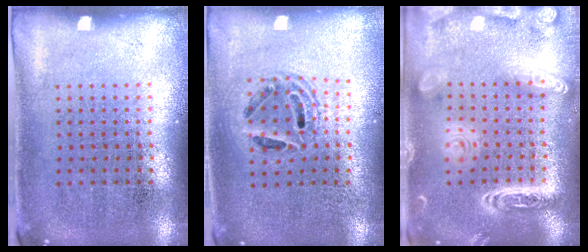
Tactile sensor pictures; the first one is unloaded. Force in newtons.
{"total": 1.3, "press": 1.2, "slide": 0.6}
{"total": 4.1, "press": 4.0, "slide": 0.4}